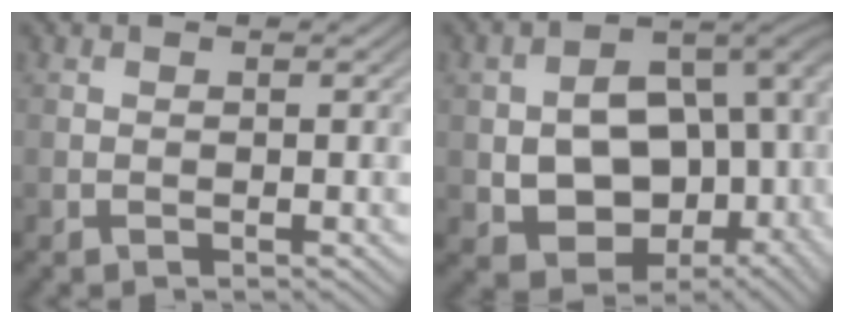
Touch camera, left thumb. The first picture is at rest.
{"total": 15.3, "force": [-1.2, 10.7, 10.8], "torque": [-0.191, -0.032, -0.002]}